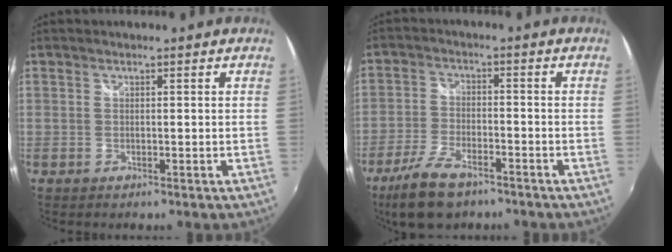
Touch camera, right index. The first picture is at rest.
{"total": 10.0, "force": [-7.1, 4.2, 5.7], "torque": [-0.143, -0.014, -0.133]}